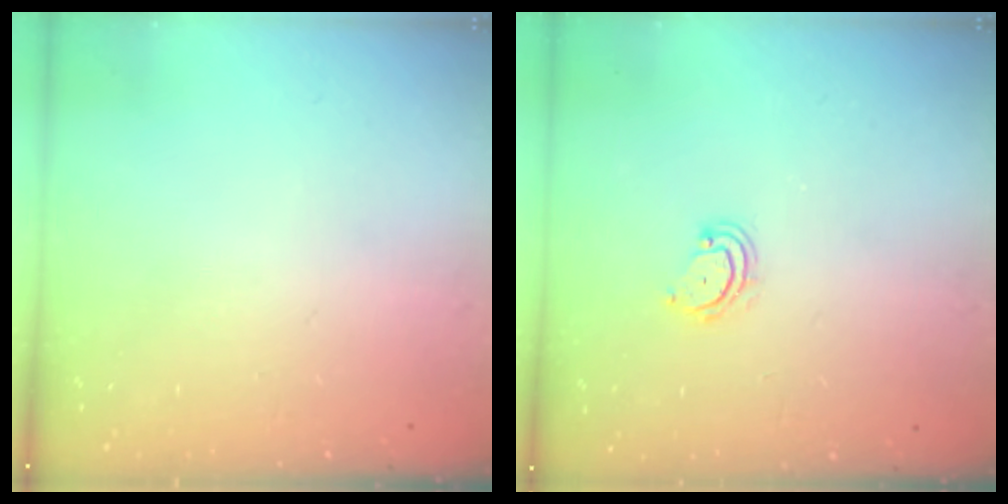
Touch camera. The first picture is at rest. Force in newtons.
{"total": 4.0, "press": 4.0, "slide": 0.3}